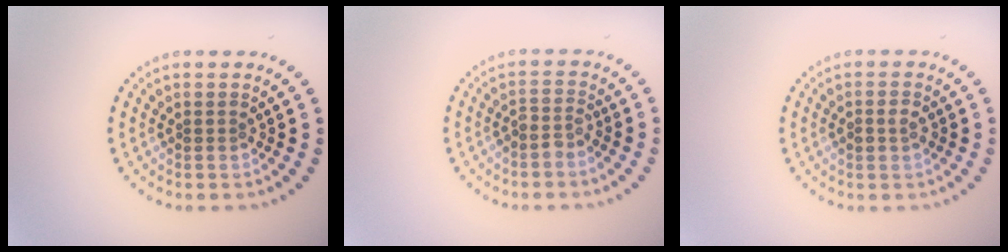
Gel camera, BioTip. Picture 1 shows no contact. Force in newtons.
{"total": 1.4, "press": 1.1, "slide": 0.9}
{"total": 1.4, "press": 1.4, "slide": 0.1}